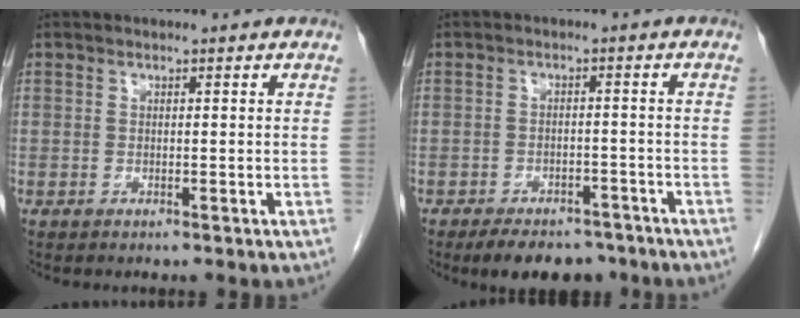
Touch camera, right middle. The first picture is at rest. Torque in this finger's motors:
{"motor_torque": [1.11, -0.86, 0.07, 0.04]}